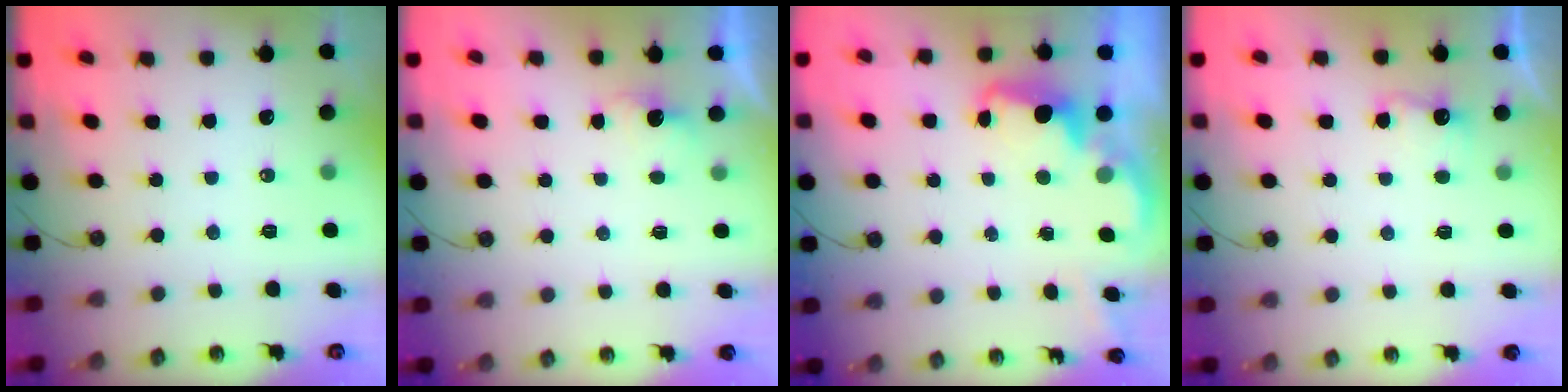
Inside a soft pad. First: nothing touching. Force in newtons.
{"total": 1.9, "press": 1.7, "slide": 0.8}
{"total": 2.5, "press": 2.4, "slide": 0.5}
{"total": 3.3, "press": 3.1, "slide": 1.0}